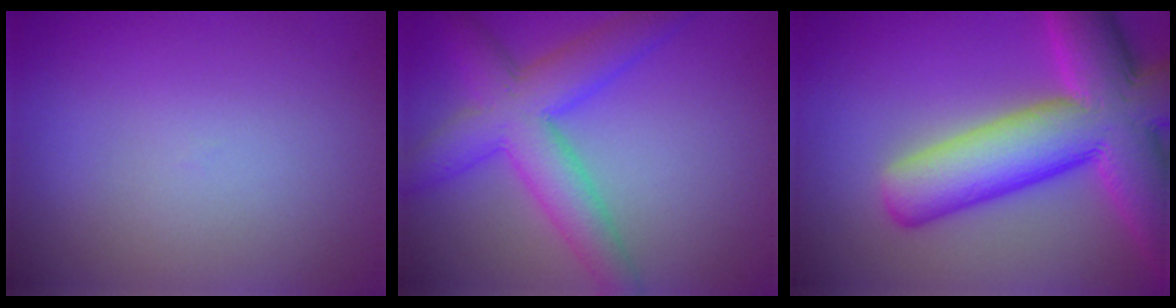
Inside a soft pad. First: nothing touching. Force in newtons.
{"total": 6.8, "press": 6.8, "slide": 0.3}
{"total": 12.5, "press": 12.5, "slide": 0.7}